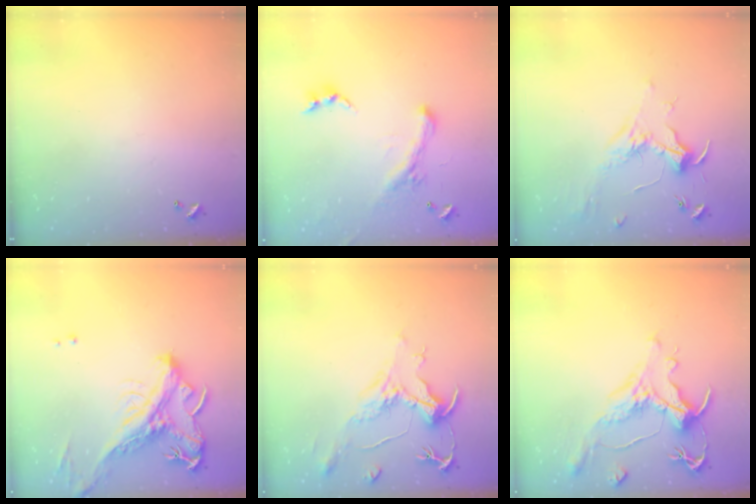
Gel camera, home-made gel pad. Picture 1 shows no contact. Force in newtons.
{"total": 2.5, "press": 2.0, "slide": 1.4}
{"total": 1.9, "press": 1.7, "slide": 0.7}
{"total": 4.7, "press": 4.5, "slide": 1.3}
{"total": 2.1, "press": 1.7, "slide": 1.3}
{"total": 1.7, "press": 0.9, "slide": 1.4}